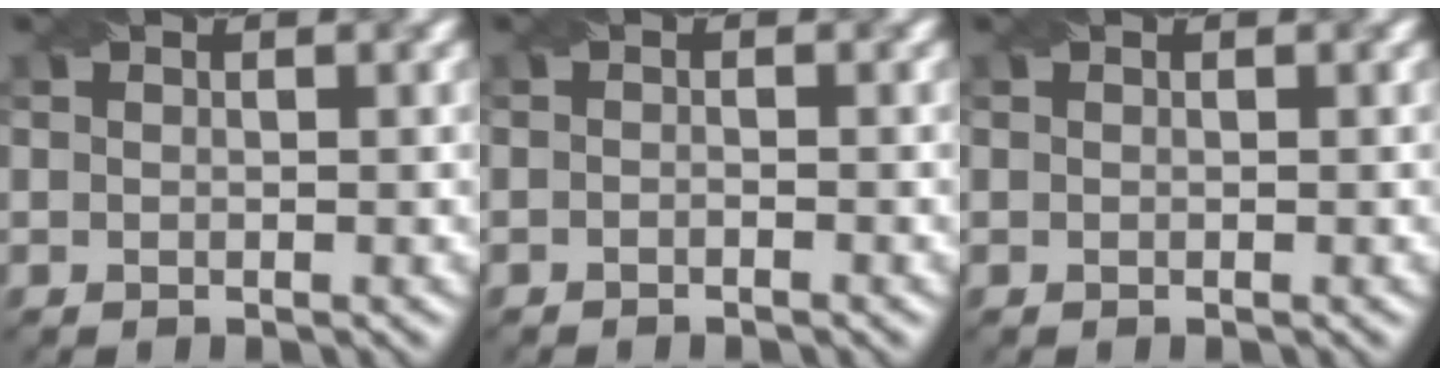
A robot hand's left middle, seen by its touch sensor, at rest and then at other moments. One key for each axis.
{"total": 0.7, "fx": -0.6, "fy": 0.1, "fz": 0.3, "tx": -0.006, "ty": 0.000, "tz": -0.011}
{"total": 0.0}